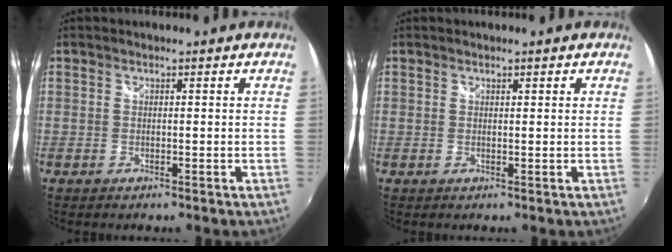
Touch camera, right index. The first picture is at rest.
{"total": 0.6, "force": [0.4, 0.1, 0.4], "torque": [-0.006, 0.003, 0.006]}